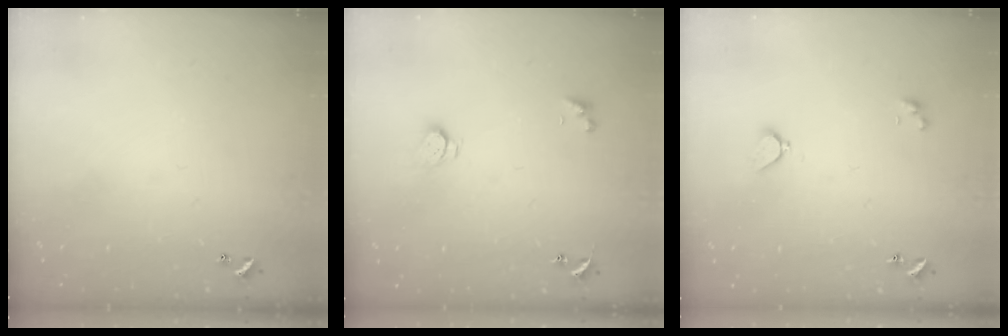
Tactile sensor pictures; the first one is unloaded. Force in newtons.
{"total": 2.7, "press": 2.7, "slide": 0.3}
{"total": 2.1, "press": 2.0, "slide": 0.5}